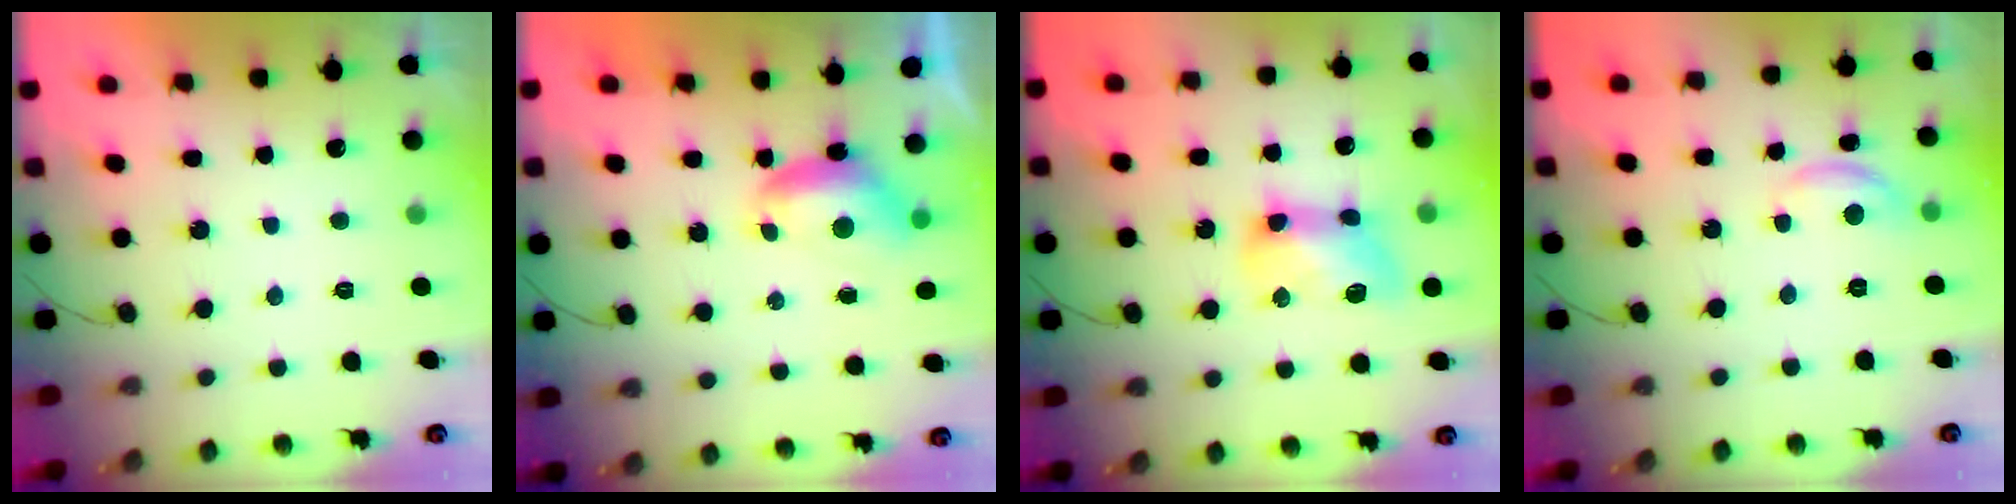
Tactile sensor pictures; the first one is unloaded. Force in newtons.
{"total": 7.4, "press": 7.3, "slide": 0.9}
{"total": 12.5, "press": 12.5, "slide": 0.4}
{"total": 8.0, "press": 8.0, "slide": 0.4}